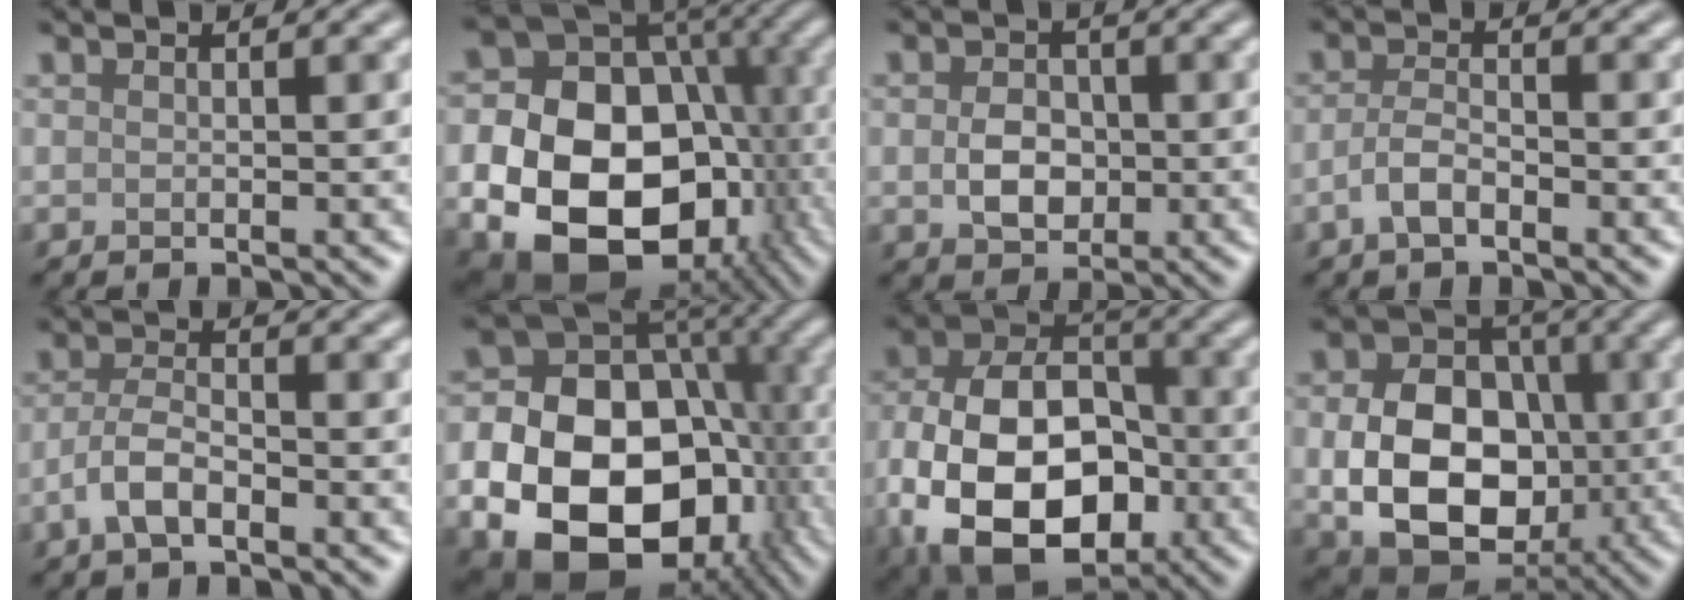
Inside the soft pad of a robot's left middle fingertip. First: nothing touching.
{"total": 19.3, "force": [-4.2, 15.1, 11.3], "torque": [-0.170, -0.042, -0.066]}
{"total": 3.5, "force": [-0.4, 2.6, 2.2], "torque": [-0.042, -0.001, -0.010]}
{"total": 2.5, "force": [-1.2, 1.0, 1.9], "torque": [-0.039, 0.006, -0.031]}
{"total": 3.2, "force": [-1.6, 1.3, 2.5], "torque": [-0.050, 0.006, -0.038]}
{"total": 20.5, "force": [-5.1, 15.7, 12.2], "torque": [-0.198, -0.036, -0.079]}
{"total": 15.3, "force": [-4.8, 9.9, 10.6], "torque": [-0.195, -0.018, -0.090]}
{"total": 11.3, "force": [-1.6, 8.4, 7.4], "torque": [-0.132, -0.011, -0.027]}